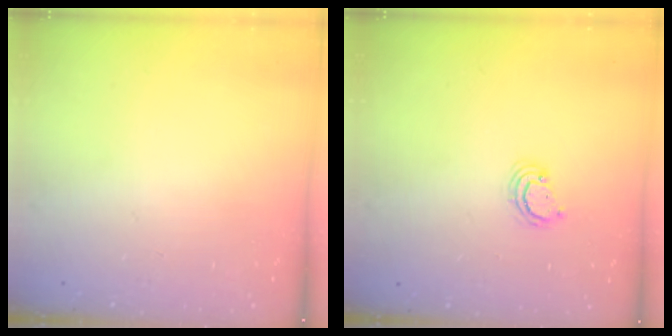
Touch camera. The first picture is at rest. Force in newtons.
{"total": 2.5, "press": 2.5, "slide": 0.3}